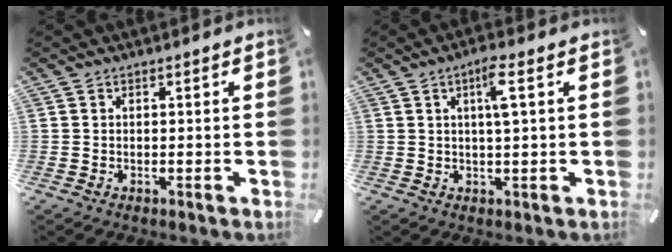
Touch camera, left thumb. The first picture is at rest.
{"total": 5.5, "force": [1.5, 0.6, 5.2], "torque": [-0.097, -0.002, 0.020]}